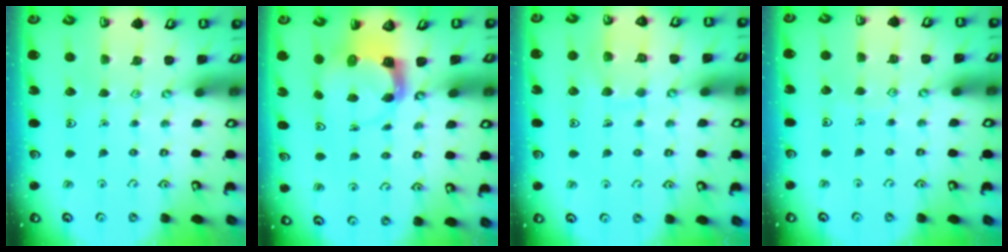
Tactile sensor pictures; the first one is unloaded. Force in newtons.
{"total": 3.7, "press": 3.7, "slide": 0.6}
{"total": 8.8, "press": 8.7, "slide": 0.7}
{"total": 3.1, "press": 3.1, "slide": 0.3}